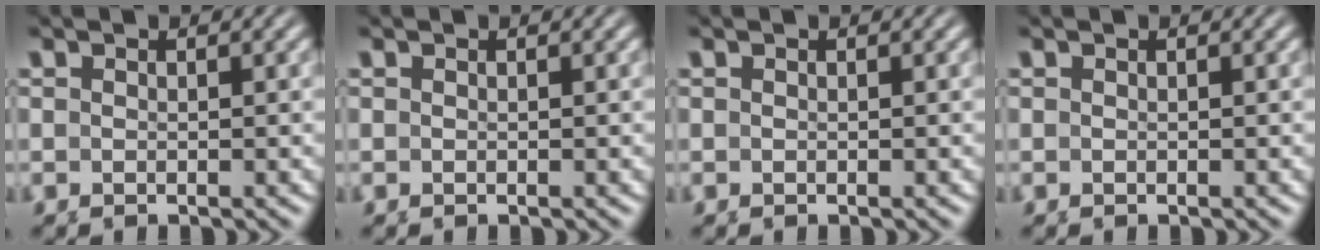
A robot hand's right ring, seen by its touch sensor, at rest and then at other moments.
{"total": 0.0}
{"total": 0.0}
{"total": 0.0}